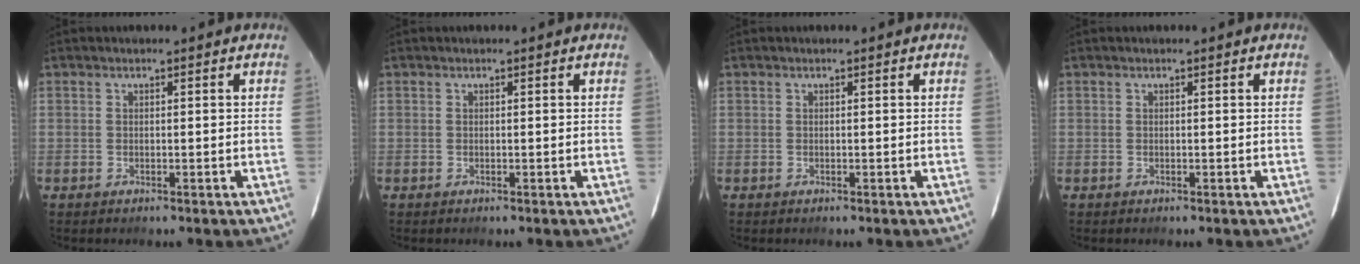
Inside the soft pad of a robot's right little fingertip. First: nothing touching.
{"total": 0.0}
{"total": 0.0}
{"total": 0.0}